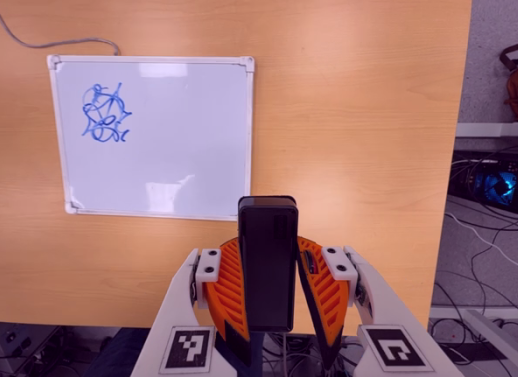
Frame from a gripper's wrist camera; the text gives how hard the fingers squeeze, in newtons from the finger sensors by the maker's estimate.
{"total": 7.8, "left": 6.4, "right": 9.1}